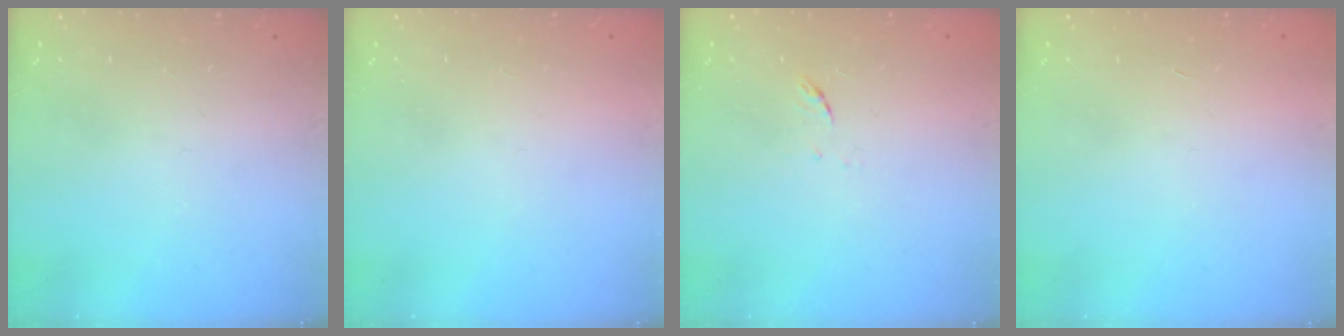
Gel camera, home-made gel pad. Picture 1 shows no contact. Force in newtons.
{"total": 1.5, "press": 1.5, "slide": 0.1}
{"total": 4.8, "press": 4.6, "slide": 1.3}
{"total": 1.7, "press": 1.7, "slide": 0.1}